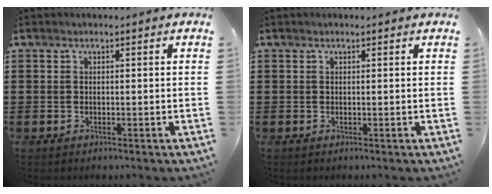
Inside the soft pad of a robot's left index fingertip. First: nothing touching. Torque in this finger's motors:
{"motor_torque": [-0.19, 0.41, -0.05, 0.01]}